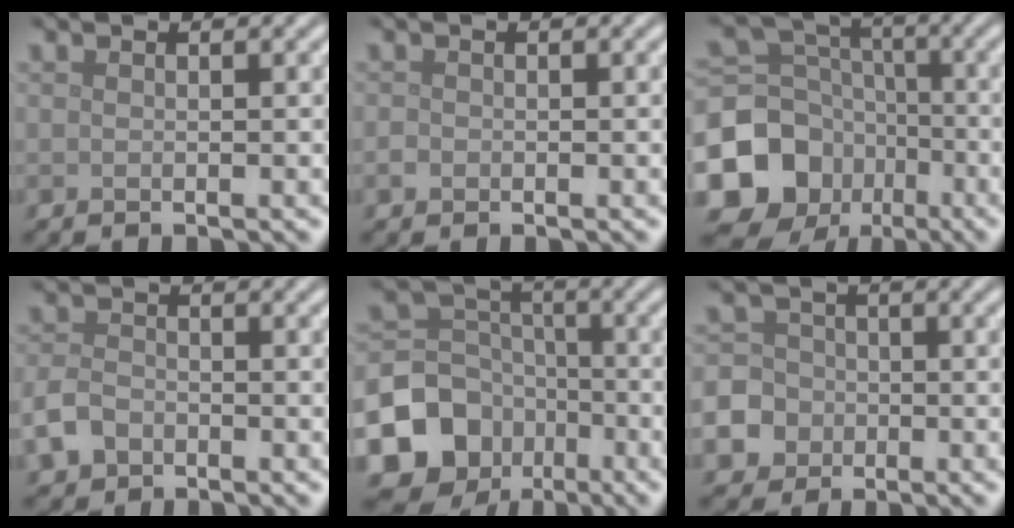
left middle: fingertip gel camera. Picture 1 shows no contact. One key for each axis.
{"total": 0.6, "fx": -0.3, "fy": 0.6, "fz": 0.2, "tx": -0.001, "ty": -0.002, "tz": -0.006}
{"total": 12.8, "fx": -5.7, "fy": 10.7, "fz": 4.2, "tx": -0.112, "ty": -0.015, "tz": -0.113}
{"total": 2.8, "fx": -1.5, "fy": 1.9, "fz": 1.3, "tx": -0.030, "ty": -0.003, "tz": -0.037}
{"total": 11.7, "fx": -5.7, "fy": 9.6, "fz": 3.4, "tx": -0.079, "ty": -0.026, "tz": -0.113}
{"total": 10.3, "fx": -4.4, "fy": 9.0, "fz": 2.3, "tx": -0.066, "ty": -0.028, "tz": -0.107}